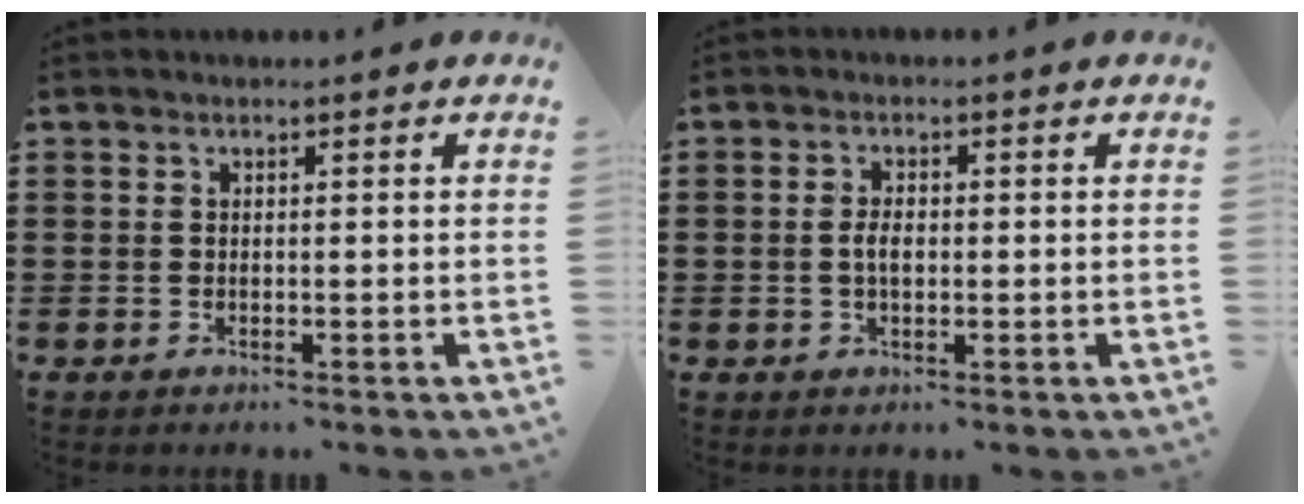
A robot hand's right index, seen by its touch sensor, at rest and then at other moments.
{"total": 2.6, "force": [-0.1, 1.3, 2.3], "torque": [-0.052, 0.001, -0.006]}